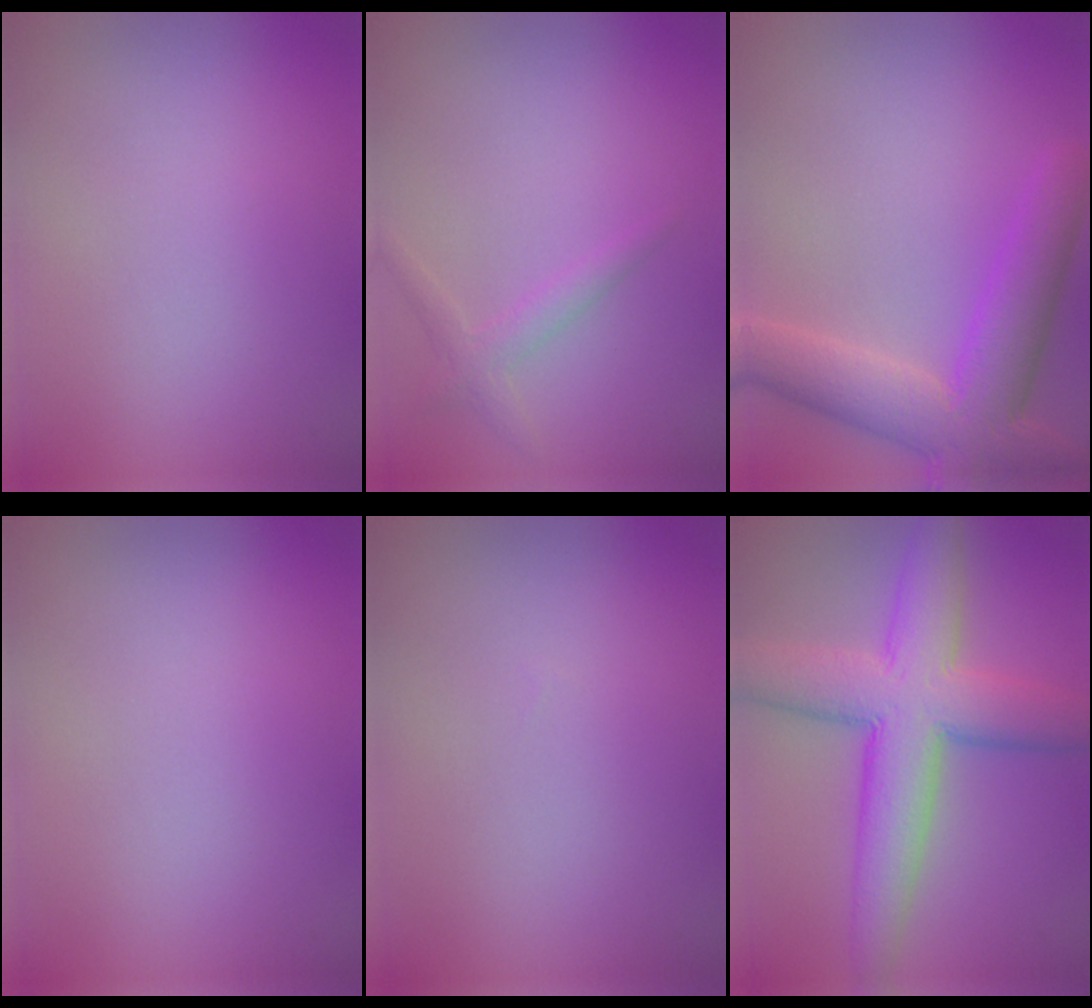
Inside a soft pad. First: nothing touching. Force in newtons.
{"total": 1.6, "press": 1.6, "slide": 0.1}
{"total": 7.3, "press": 7.3, "slide": 0.4}
{"total": 0.0}
{"total": 0.0}
{"total": 8.9, "press": 8.9, "slide": 0.6}